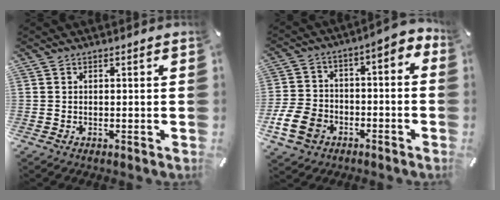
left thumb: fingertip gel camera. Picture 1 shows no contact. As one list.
[{"total": 12.1, "force": [-5.1, 8.8, 6.5], "torque": [-0.131, 0.029, -0.094]}]